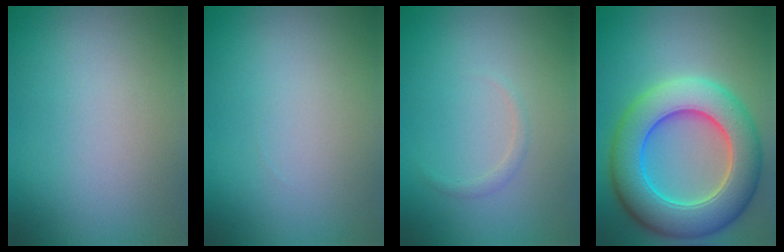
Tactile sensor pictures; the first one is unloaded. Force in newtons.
{"total": 0.0}
{"total": 0.7, "press": 0.7, "slide": 0.1}
{"total": 9.7, "press": 9.7, "slide": 0.2}